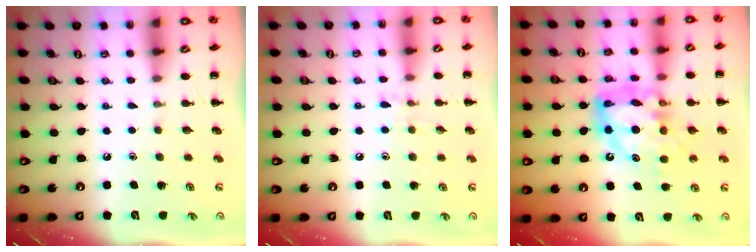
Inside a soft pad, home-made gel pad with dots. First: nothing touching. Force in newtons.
{"total": 6.6, "press": 6.4, "slide": 1.8}
{"total": 14.4, "press": 13.8, "slide": 4.1}